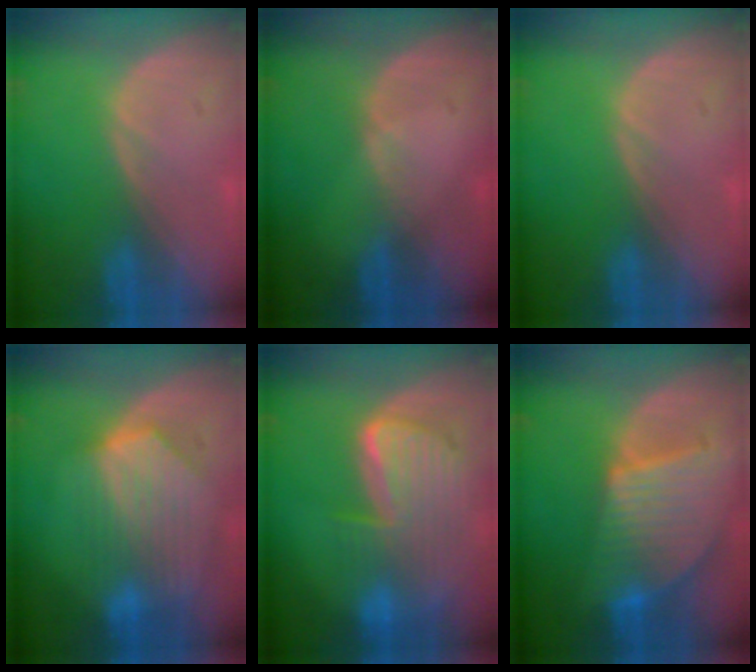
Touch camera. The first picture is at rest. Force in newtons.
{"total": 0.7, "press": 0.5, "slide": 0.5}
{"total": 0.0}
{"total": 8.7, "press": 7.9, "slide": 3.7}
{"total": 9.9, "press": 8.4, "slide": 5.1}
{"total": 9.5, "press": 8.2, "slide": 4.8}